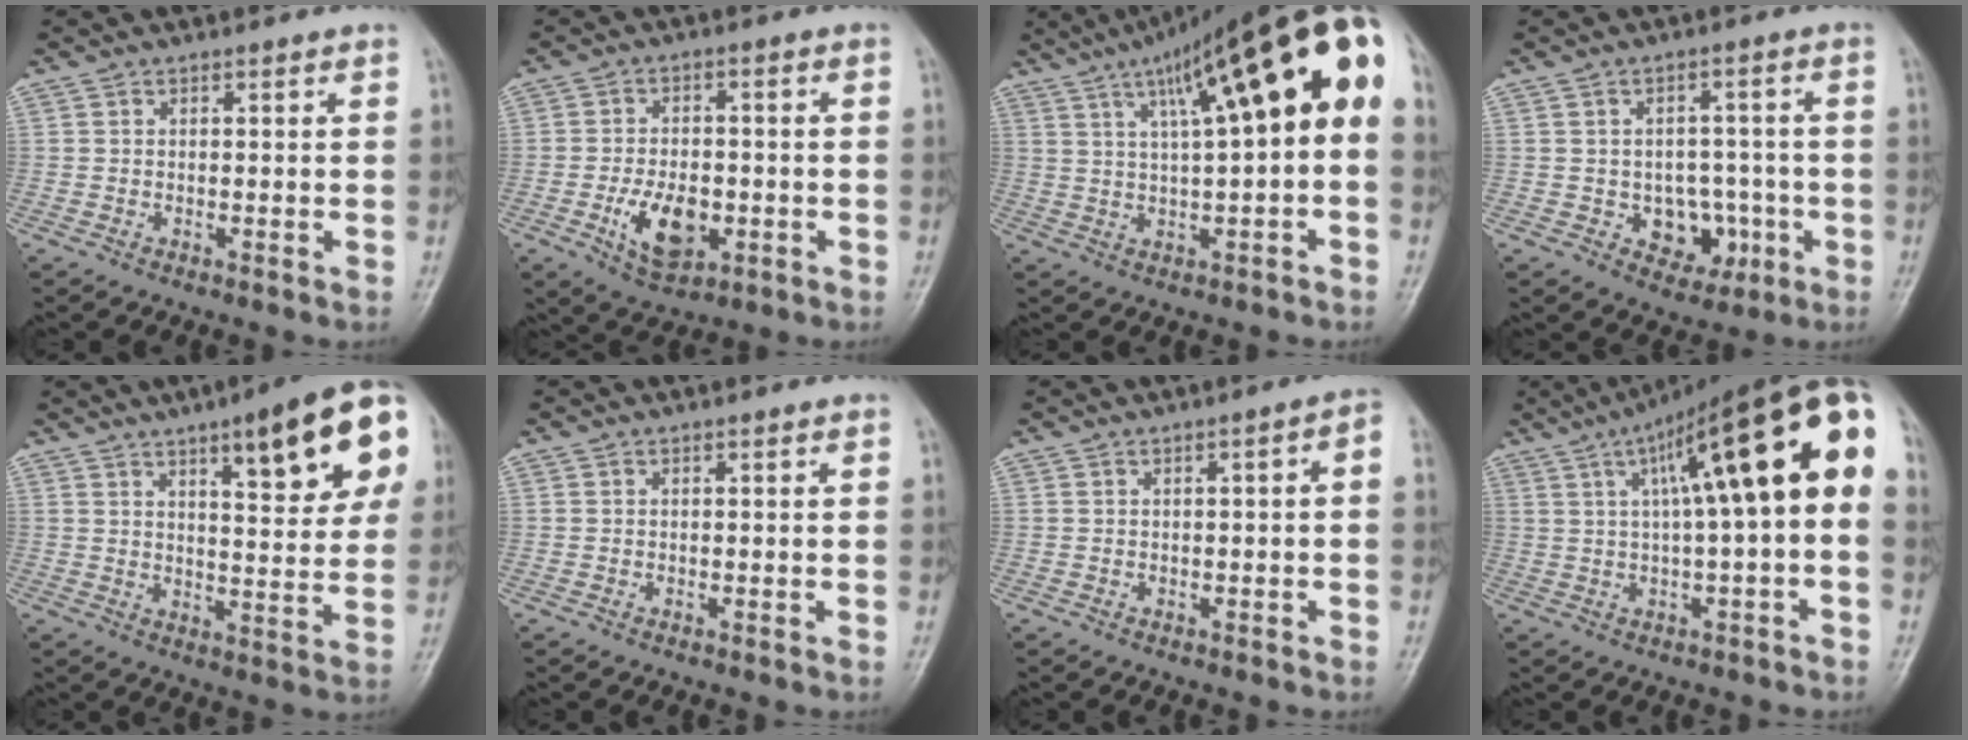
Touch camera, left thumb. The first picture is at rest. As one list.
[{"total": 9.0, "force": [-2.8, 5.3, 6.7], "torque": [-0.102, 0.004, -0.042]}, {"total": 22.2, "force": [6.3, 5.8, 20.5], "torque": [-0.304, 0.041, 0.090]}, {"total": 7.8, "force": [-2.2, 6.1, 4.3], "torque": [-0.018, 0.021, -0.023]}, {"total": 17.8, "force": [8.0, 5.0, 15.1], "torque": [-0.164, -0.019, 0.100]}, {"total": 0.0}, {"total": 2.6, "force": [-0.2, 0.7, 2.5], "torque": [-0.034, 0.019, -0.004]}, {"total": 20.9, "force": [3.9, 4.9, 19.9], "torque": [-0.295, 0.050, 0.055]}]